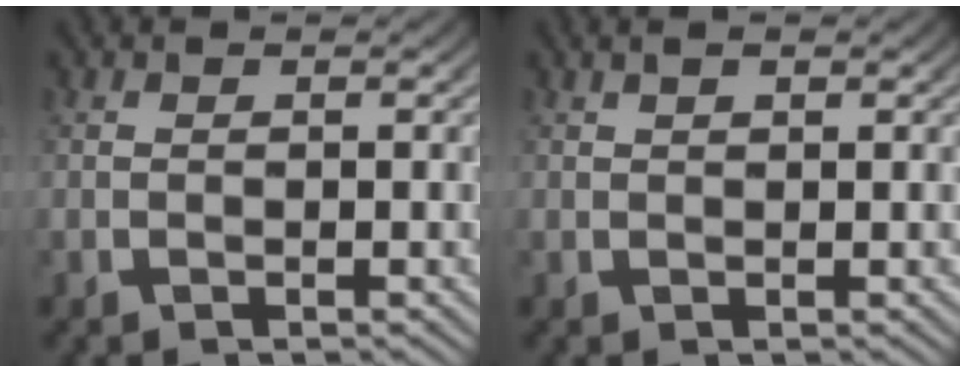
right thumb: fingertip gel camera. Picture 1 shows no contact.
{"total": 1.1, "force": [0.8, 0.3, 0.6], "torque": [-0.003, 0.005, 0.014]}